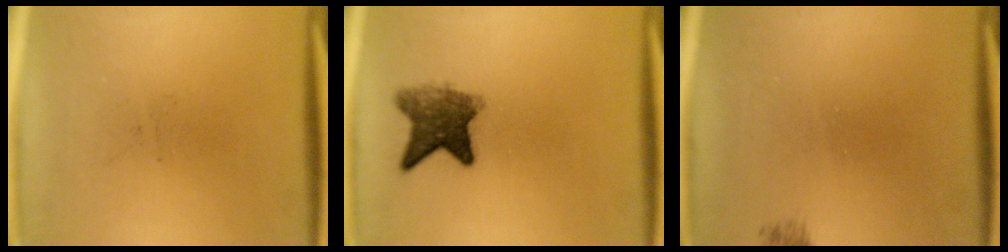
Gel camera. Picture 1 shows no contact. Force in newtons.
{"total": 6.5}
{"total": 0.7}